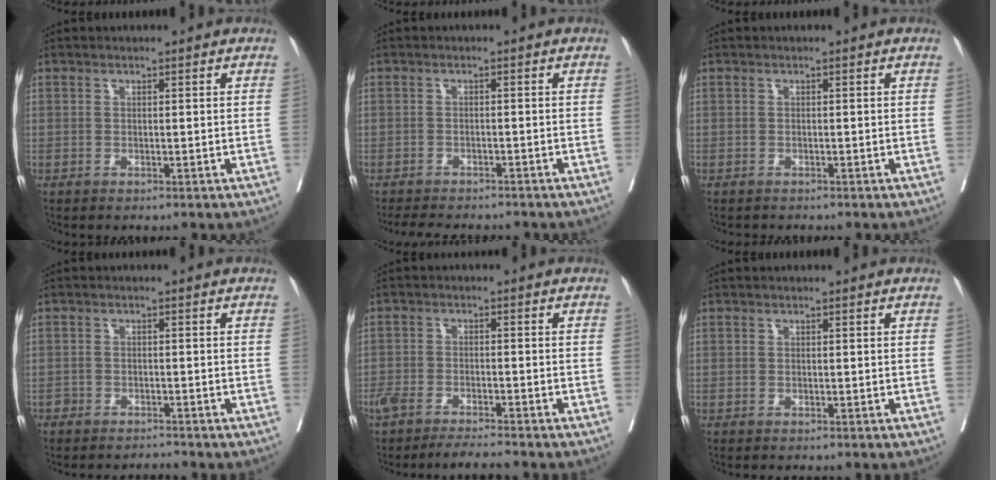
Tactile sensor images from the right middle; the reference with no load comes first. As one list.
[{"total": 7.9, "force": [-7.1, 2.2, 2.6], "torque": [-0.033, -0.006, -0.096]}, {"total": 1.0, "force": [-0.9, 0.4, 0.1], "torque": [-0.009, -0.002, -0.016]}, {"total": 1.6, "force": [-1.6, 0.2, -0.3], "torque": [0.011, -0.005, -0.027]}, {"total": 5.9, "force": [-5.4, 0.2, 2.5], "torque": [-0.039, -0.009, -0.091]}, {"total": 0.0}]